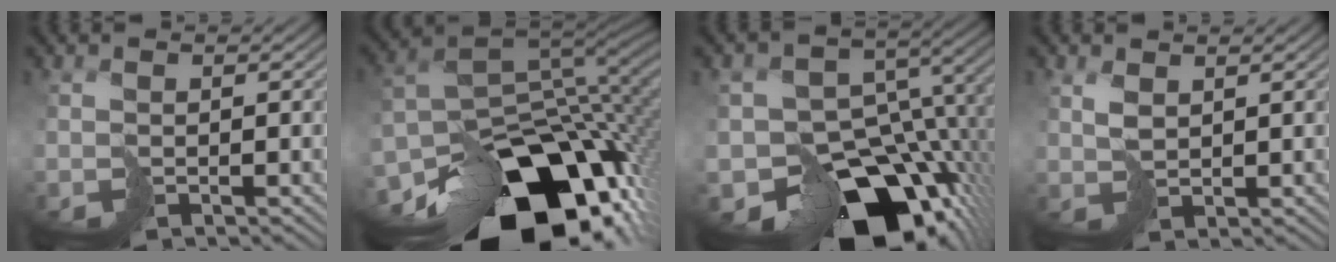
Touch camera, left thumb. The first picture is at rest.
{"total": 18.8, "force": [-9.4, 10.9, 12.1], "torque": [-0.247, -0.027, -0.142]}
{"total": 16.3, "force": [-7.6, 11.4, 8.8], "torque": [-0.153, -0.056, -0.107]}
{"total": 2.3, "force": [1.3, 1.3, 1.5], "torque": [-0.039, 0.000, 0.028]}